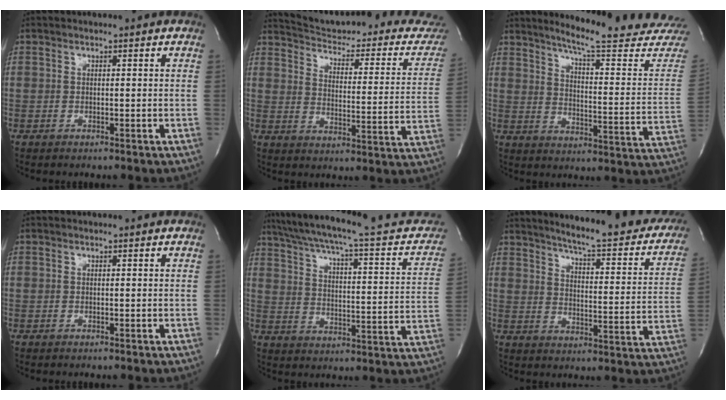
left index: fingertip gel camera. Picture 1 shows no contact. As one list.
[{"total": 24.7, "force": [22.8, 4.6, 8.3], "torque": [-0.112, -0.082, 0.267]}, {"total": 21.0, "force": [19.5, -0.4, 7.7], "torque": [-0.109, -0.119, 0.234]}, {"total": 0.0}, {"total": 24.8, "force": [21.5, 3.3, 12.0], "torque": [-0.179, -0.023, 0.277]}, {"total": 23.7, "force": [20.1, 3.6, 12.0], "torque": [-0.159, -0.064, 0.231]}]